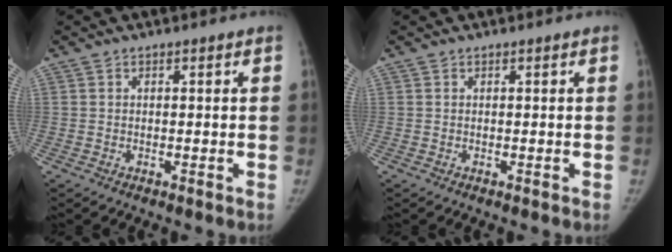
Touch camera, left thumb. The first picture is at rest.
{"total": 0.0}